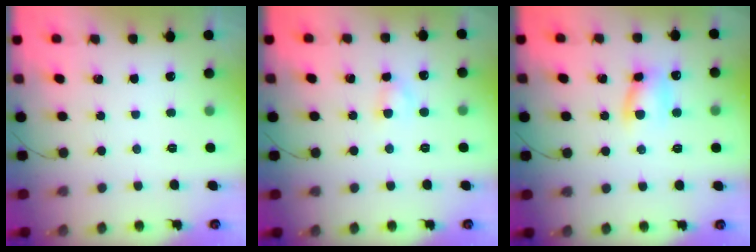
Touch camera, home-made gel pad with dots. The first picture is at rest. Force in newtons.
{"total": 2.5, "press": 2.3, "slide": 1.0}
{"total": 7.7, "press": 7.7, "slide": 0.4}